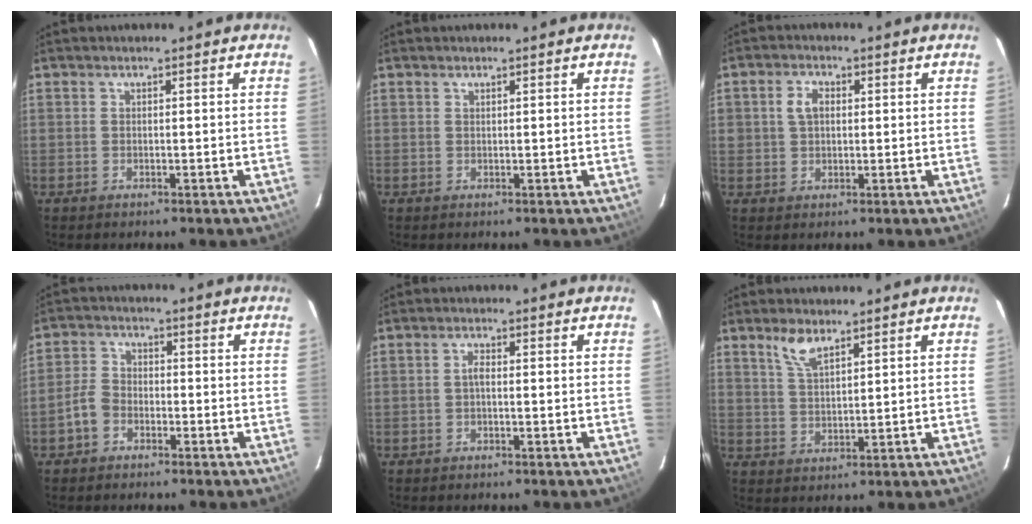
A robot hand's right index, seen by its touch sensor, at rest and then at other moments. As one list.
[{"total": 0.0}, {"total": 3.6, "force": [0.9, 2.8, 2.2], "torque": [-0.037, 0.011, 0.019]}, {"total": 4.4, "force": [-2.3, 3.3, 1.7], "torque": [-0.041, 0.016, -0.042]}, {"total": 1.3, "force": [-0.3, 0.5, 1.1], "torque": [-0.023, 0.007, -0.006]}, {"total": 5.0, "force": [3.5, 1.8, 3.1], "torque": [-0.060, 0.003, 0.073]}]